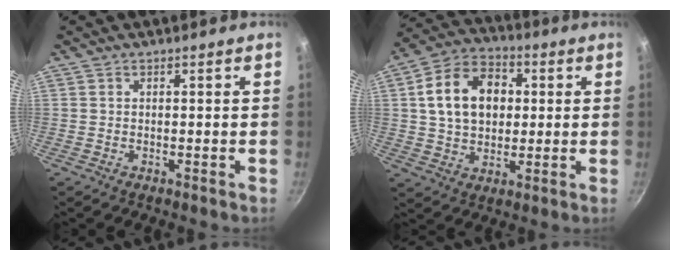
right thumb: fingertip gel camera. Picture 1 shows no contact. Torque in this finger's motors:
{"motor_torque": [-0.62, 1.31, 0.24, -0.18, 0.18]}